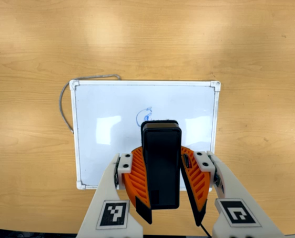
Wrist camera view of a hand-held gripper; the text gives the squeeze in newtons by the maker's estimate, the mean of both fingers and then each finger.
{"total": 11.8, "left": 10.4, "right": 13.3}